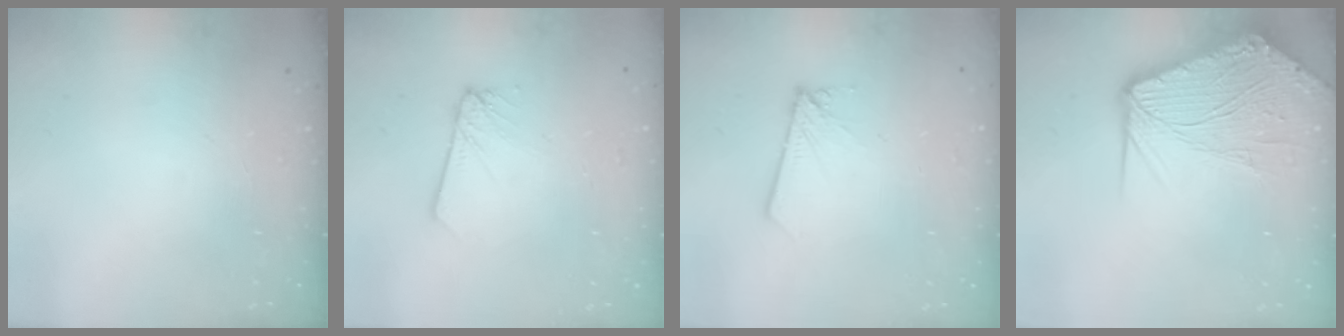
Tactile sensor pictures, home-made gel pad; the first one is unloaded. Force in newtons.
{"total": 2.6, "press": 2.6, "slide": 0.2}
{"total": 2.0, "press": 2.0, "slide": 0.2}
{"total": 12.6, "press": 12.5, "slide": 1.1}